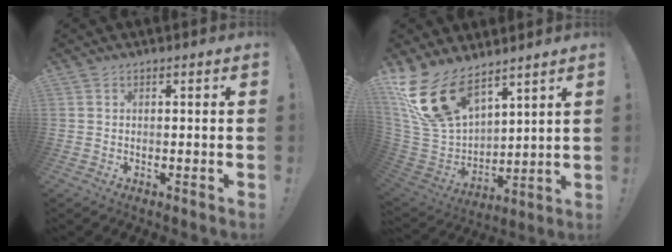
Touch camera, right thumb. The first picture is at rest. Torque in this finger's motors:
{"motor_torque": [2.16, 2.85, 0.60, 0.46, 0.13]}